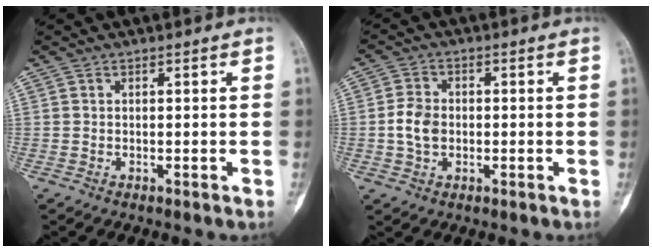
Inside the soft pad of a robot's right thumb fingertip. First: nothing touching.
{"total": 5.0, "force": [-0.5, 3.8, 3.3], "torque": [-0.058, 0.009, -0.014]}